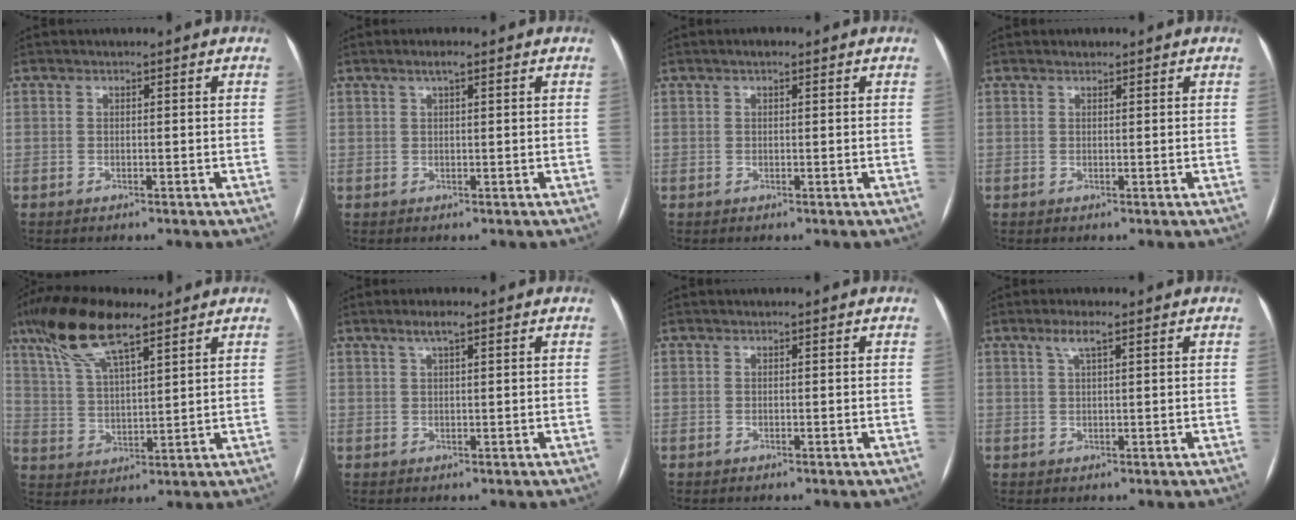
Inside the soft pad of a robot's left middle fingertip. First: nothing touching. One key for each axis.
{"total": 1.7, "fx": 1.1, "fy": 0.2, "fz": 1.4, "tx": -0.028, "ty": 0.008, "tz": 0.018}
{"total": 1.2, "fx": 0.7, "fy": 0.4, "fz": 0.8, "tx": -0.015, "ty": 0.009, "tz": 0.009}
{"total": 0.7, "fx": 0.6, "fy": 0.3, "fz": 0.2, "tx": -0.009, "ty": 0.004, "tz": 0.010}
{"total": 12.7, "fx": 8.8, "fy": 2.9, "fz": 8.7, "tx": -0.177, "ty": 0.022, "tz": 0.167}
{"total": 2.6, "fx": 1.7, "fy": 0.3, "fz": 2.0, "tx": -0.042, "ty": 0.008, "tz": 0.031}
{"total": 0.0}
{"total": 2.7, "fx": 1.5, "fy": 0.2, "fz": 2.2, "tx": -0.049, "ty": 0.007, "tz": 0.031}